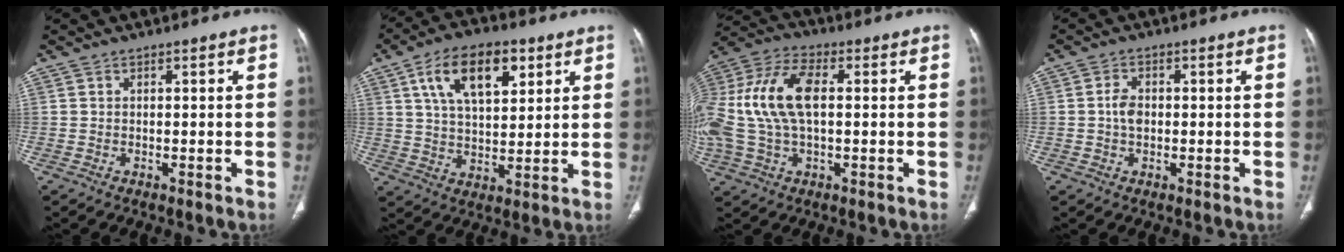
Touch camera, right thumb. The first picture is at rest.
{"total": 14.3, "force": [6.2, 7.5, 10.6], "torque": [-0.155, -0.010, 0.106]}
{"total": 17.6, "force": [1.5, 9.4, 14.9], "torque": [-0.332, 0.026, 0.027]}
{"total": 3.2, "force": [-0.1, 2.2, 2.3], "torque": [-0.043, 0.005, -0.007]}